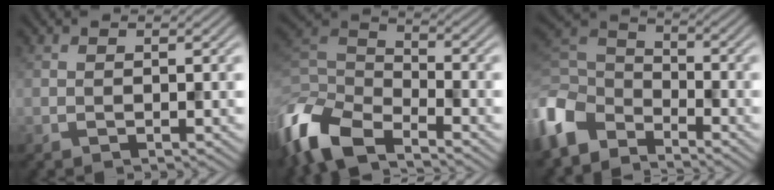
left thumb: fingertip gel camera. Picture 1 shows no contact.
{"total": 10.8, "force": [-7.8, 4.0, 6.3], "torque": [-0.149, -0.008, -0.172]}
{"total": 8.6, "force": [-5.9, 4.8, 4.1], "torque": [-0.114, -0.008, -0.141]}